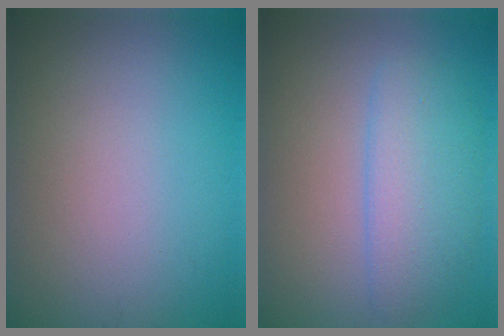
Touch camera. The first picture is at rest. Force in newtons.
{"total": 4.0, "press": 4.0, "slide": 0.4}